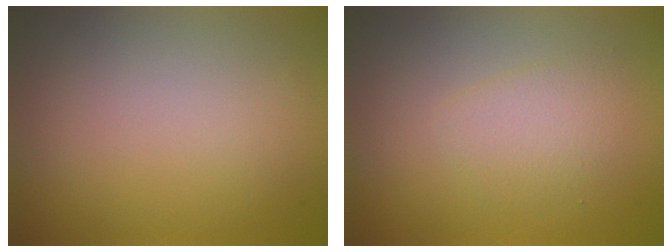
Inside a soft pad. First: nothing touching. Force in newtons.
{"total": 2.3, "press": 2.3, "slide": 0.0}